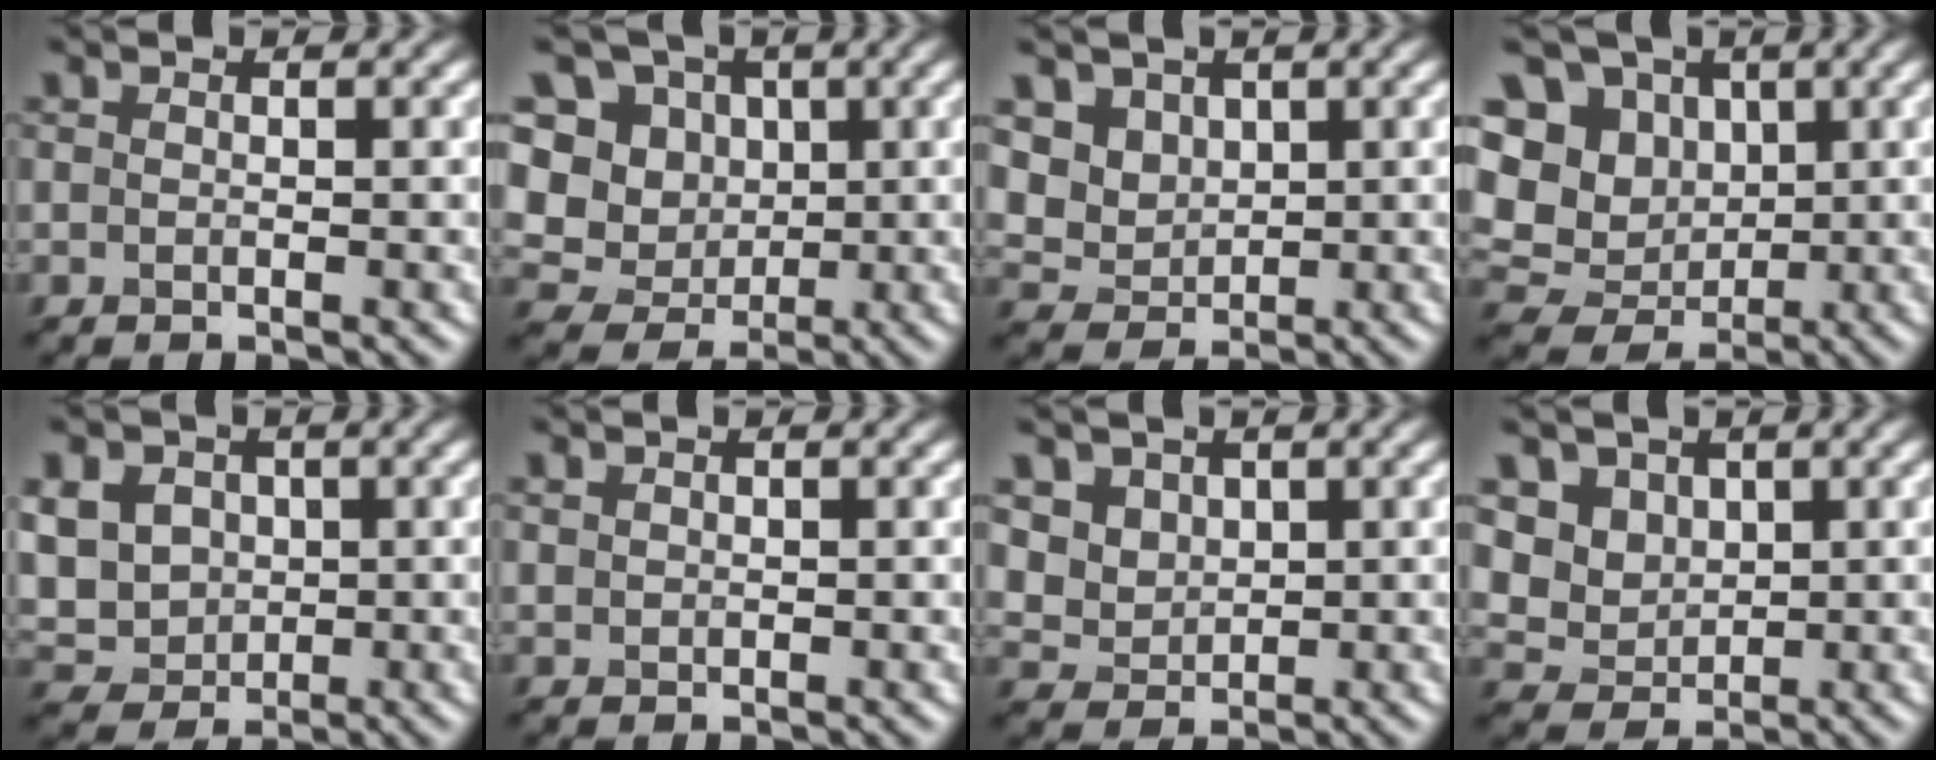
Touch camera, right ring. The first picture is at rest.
{"total": 11.3, "force": [4.0, 9.7, 4.2], "torque": [-0.146, 0.031, 0.091]}
{"total": 2.6, "force": [1.5, 2.0, 0.1], "torque": [-0.054, -0.003, 0.077]}
{"total": 11.0, "force": [3.4, 9.4, 4.5], "torque": [-0.144, 0.025, 0.081]}
{"total": 5.8, "force": [1.2, 5.3, 2.3], "torque": [-0.087, 0.023, 0.045]}
{"total": 1.4, "force": [-0.2, -0.8, -1.1], "torque": [-0.004, -0.004, 0.018]}
{"total": 2.1, "force": [1.5, 1.4, -0.2], "torque": [-0.051, -0.008, 0.082]}
{"total": 3.1, "force": [1.8, 2.5, 0.3], "torque": [-0.050, -0.004, 0.069]}